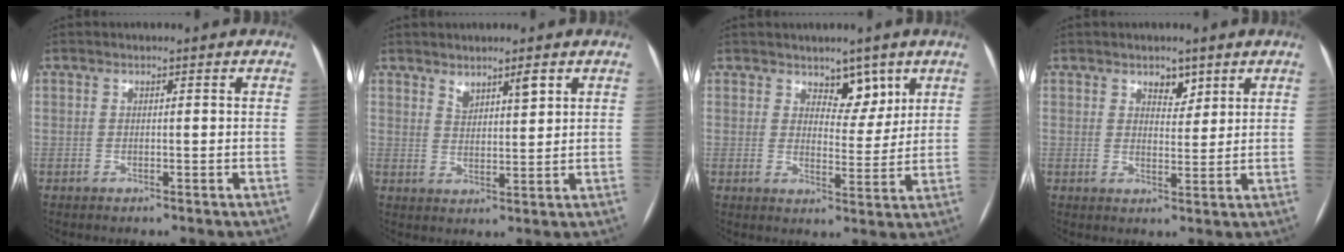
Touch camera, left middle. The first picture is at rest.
{"total": 3.6, "force": [2.5, 1.0, 2.3], "torque": [-0.042, 0.002, 0.046]}
{"total": 4.9, "force": [3.3, 2.6, 2.4], "torque": [-0.019, -0.004, 0.051]}
{"total": 3.1, "force": [2.1, 1.7, 1.5], "torque": [-0.017, -0.002, 0.035]}